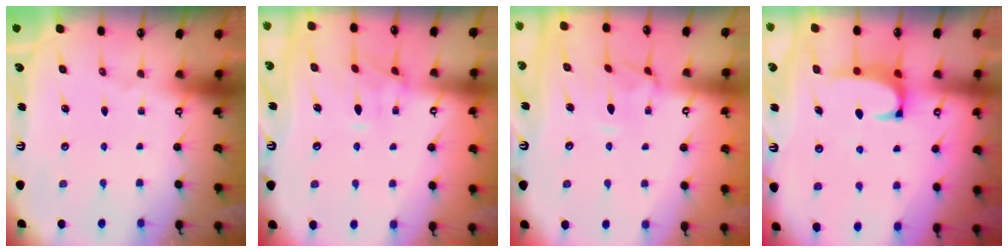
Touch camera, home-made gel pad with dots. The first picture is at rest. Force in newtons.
{"total": 2.4, "press": 2.2, "slide": 1.1}
{"total": 0.6, "press": 0.0, "slide": 0.6}
{"total": 1.0, "press": 0.9, "slide": 0.4}